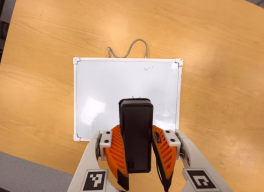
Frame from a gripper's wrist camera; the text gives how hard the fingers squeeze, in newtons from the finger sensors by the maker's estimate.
{"total": 8.5, "left": 7.0, "right": 10.0}